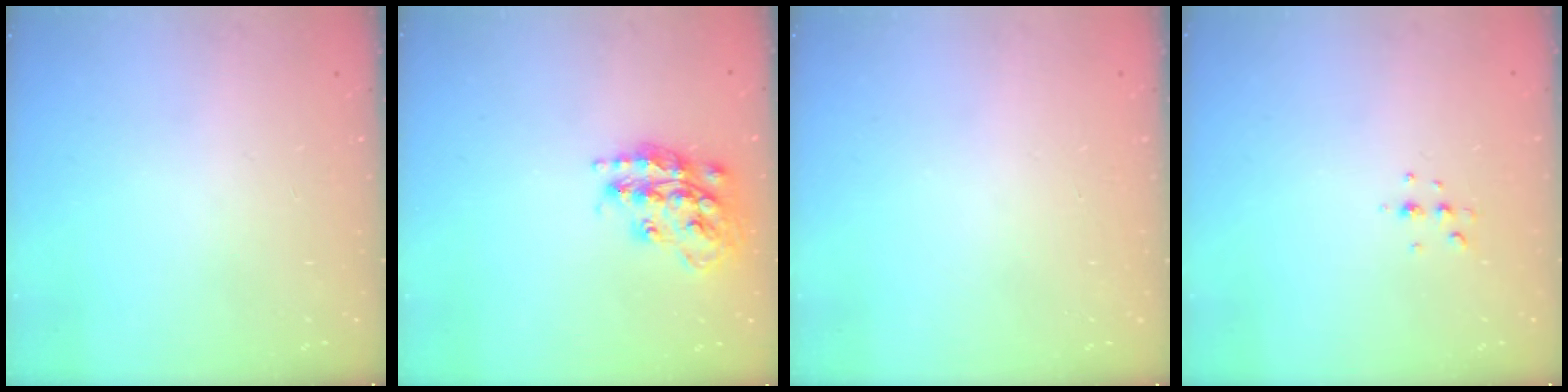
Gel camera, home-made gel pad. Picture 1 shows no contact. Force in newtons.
{"total": 17.1, "press": 17.1, "slide": 1.0}
{"total": 0.0}
{"total": 3.7, "press": 3.6, "slide": 0.7}